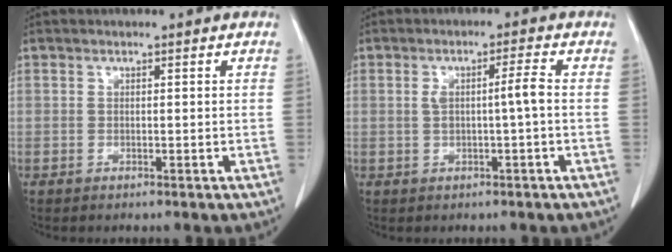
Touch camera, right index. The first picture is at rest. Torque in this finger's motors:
{"motor_torque": [0.51, -0.04, 0.06, 0.08]}